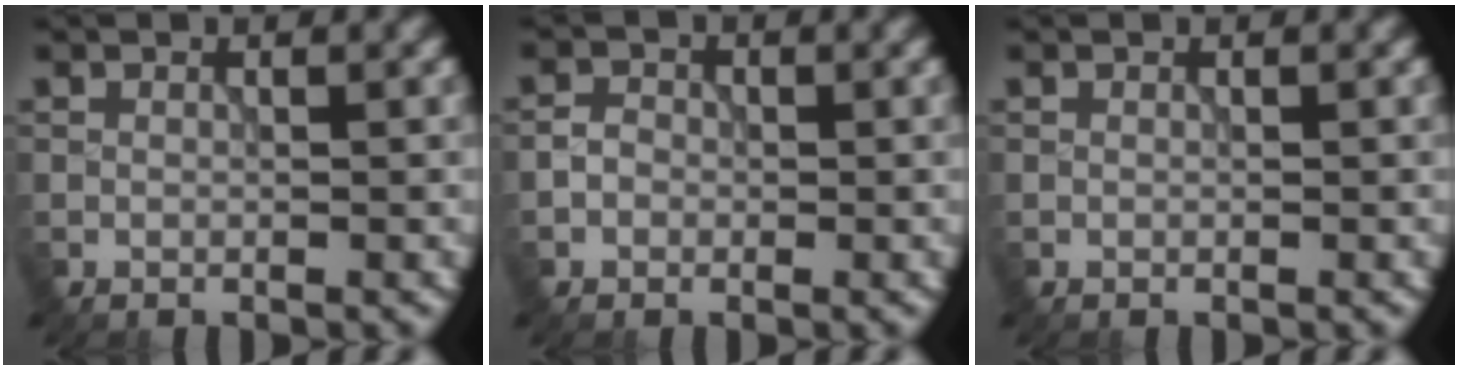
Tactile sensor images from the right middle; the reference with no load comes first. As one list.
[{"total": 1.5, "force": [-0.4, 1.3, 0.4], "torque": [-0.003, 0.000, -0.012]}, {"total": 0.0}]